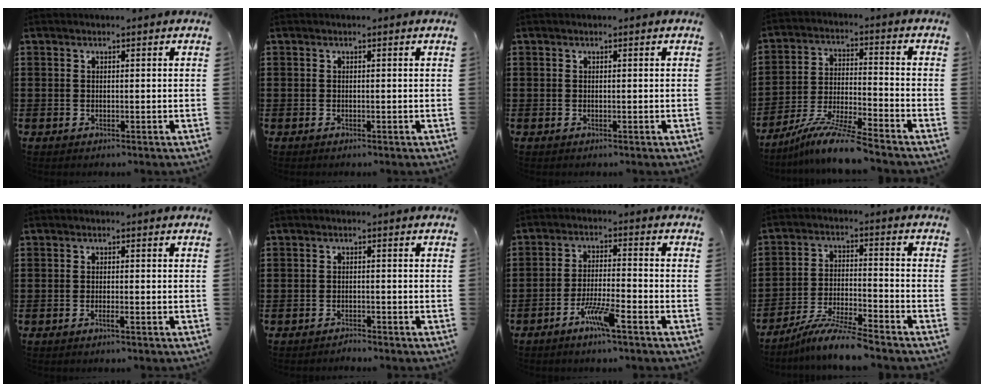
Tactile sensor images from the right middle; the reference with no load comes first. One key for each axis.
{"total": 0.0}
{"total": 0.0}
{"total": 9.1, "fx": -7.9, "fy": -0.2, "fz": 4.5, "tx": -0.089, "ty": -0.003, "tz": -0.156}
{"total": 0.9, "fx": -0.6, "fy": 0.0, "fz": 0.7, "tx": -0.013, "ty": -0.002, "tz": -0.011}
{"total": 1.5, "fx": -1.5, "fy": 0.0, "fz": 0.0, "tx": -0.004, "ty": 0.003, "tz": -0.032}
{"total": 5.7, "fx": -3.6, "fy": 0.5, "fz": 4.4, "tx": -0.090, "ty": -0.005, "tz": -0.068}
{"total": 7.4, "fx": -6.8, "fy": -0.3, "fz": 2.9, "tx": -0.059, "ty": -0.008, "tz": -0.131}